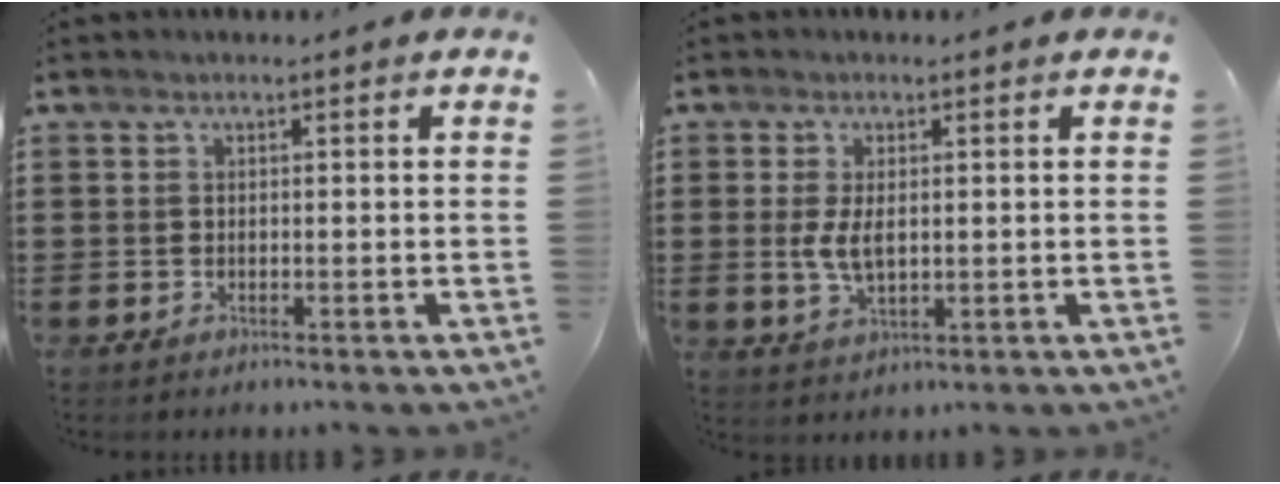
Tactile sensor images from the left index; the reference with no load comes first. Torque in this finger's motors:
{"motor_torque": [0.83, 0.78, 0.36, 0.14]}